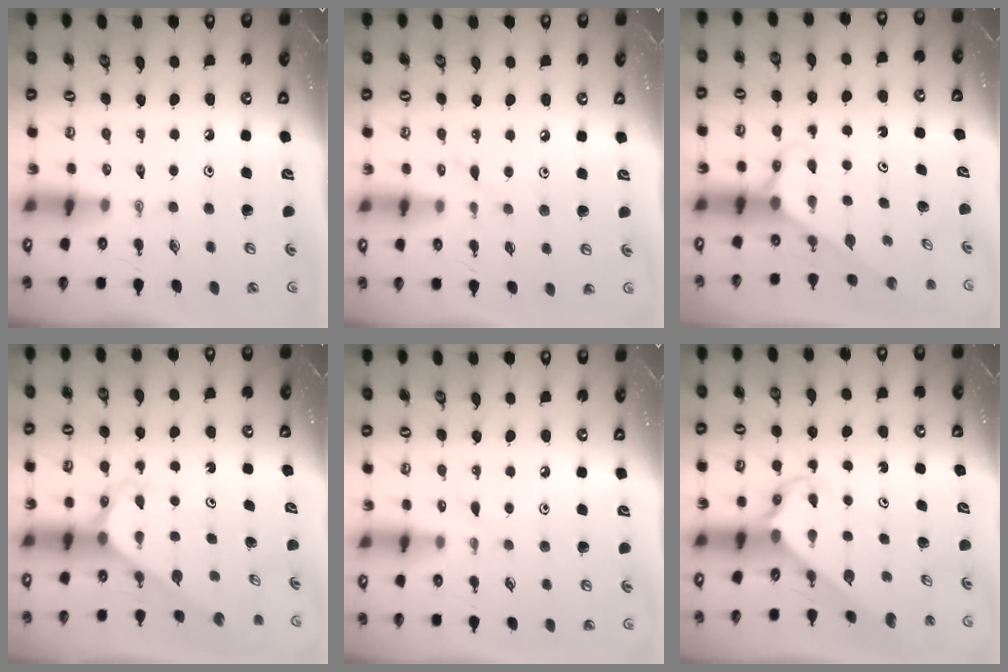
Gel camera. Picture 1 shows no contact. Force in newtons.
{"total": 5.8, "press": 5.8, "slide": 0.7}
{"total": 2.6, "press": 2.6, "slide": 0.2}
{"total": 2.6, "press": 2.6, "slide": 0.2}
{"total": 2.5, "press": 2.5, "slide": 0.4}
{"total": 2.8, "press": 2.8, "slide": 0.2}